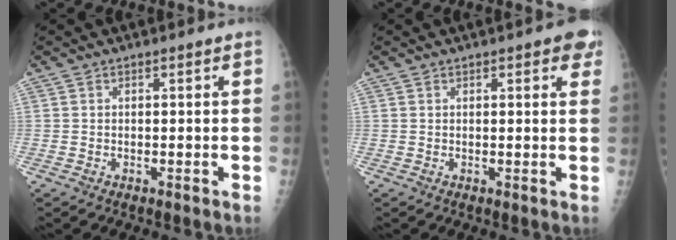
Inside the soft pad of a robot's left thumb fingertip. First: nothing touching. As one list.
[{"total": 4.2, "force": [2.1, 1.2, 3.4], "torque": [-0.028, -0.003, 0.019]}]